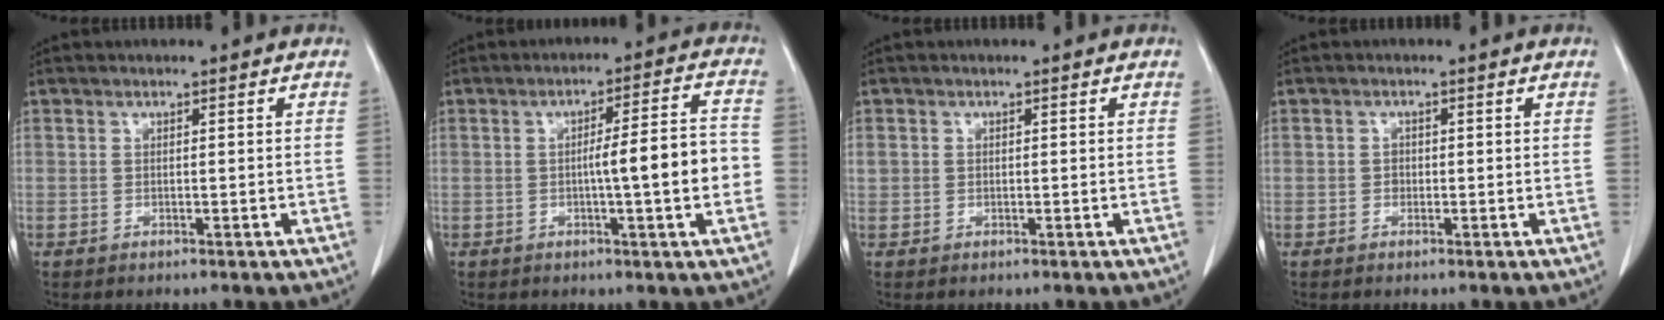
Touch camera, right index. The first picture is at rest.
{"total": 9.1, "force": [-1.4, 0.2, 9.0], "torque": [-0.126, 0.015, -0.022]}
{"total": 1.3, "force": [0.2, 1.2, 0.4], "torque": [-0.005, 0.011, 0.006]}
{"total": 1.0, "force": [-0.2, 0.9, 0.4], "torque": [-0.003, 0.004, -0.003]}